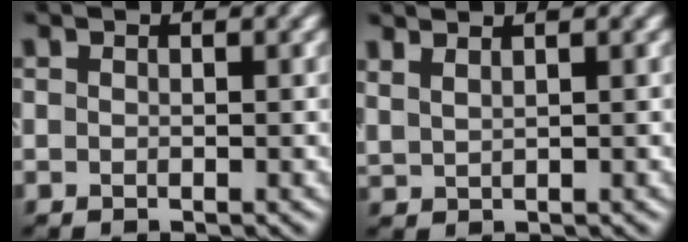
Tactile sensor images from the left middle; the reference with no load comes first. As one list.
[{"total": 2.3, "force": [1.9, 0.7, 0.9], "torque": [-0.008, 0.007, 0.027]}]